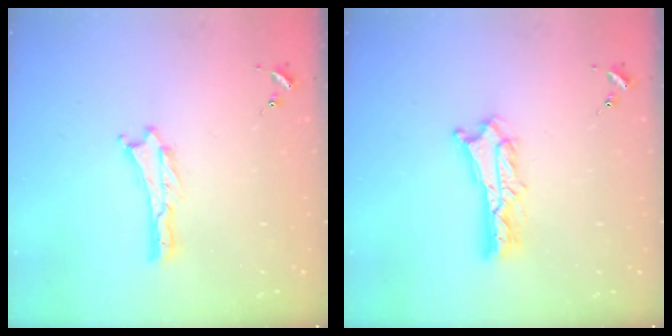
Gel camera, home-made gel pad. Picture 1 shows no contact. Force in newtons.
{"total": 3.2, "press": 3.2, "slide": 0.2}